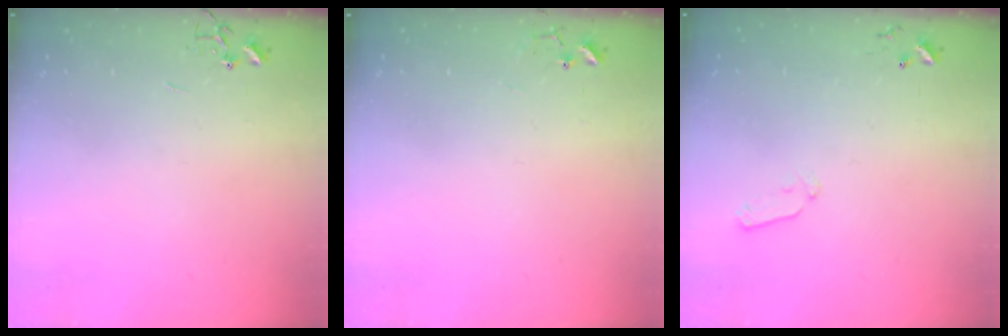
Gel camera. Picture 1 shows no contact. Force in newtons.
{"total": 6.1, "press": 6.0, "slide": 0.4}
{"total": 6.0, "press": 5.9, "slide": 1.0}